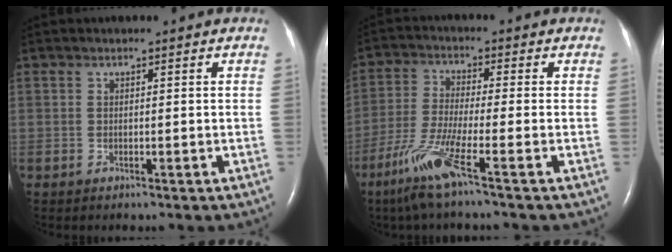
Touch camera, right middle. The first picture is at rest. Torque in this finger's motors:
{"motor_torque": [1.12, -1.02, 0.54, 0.18]}